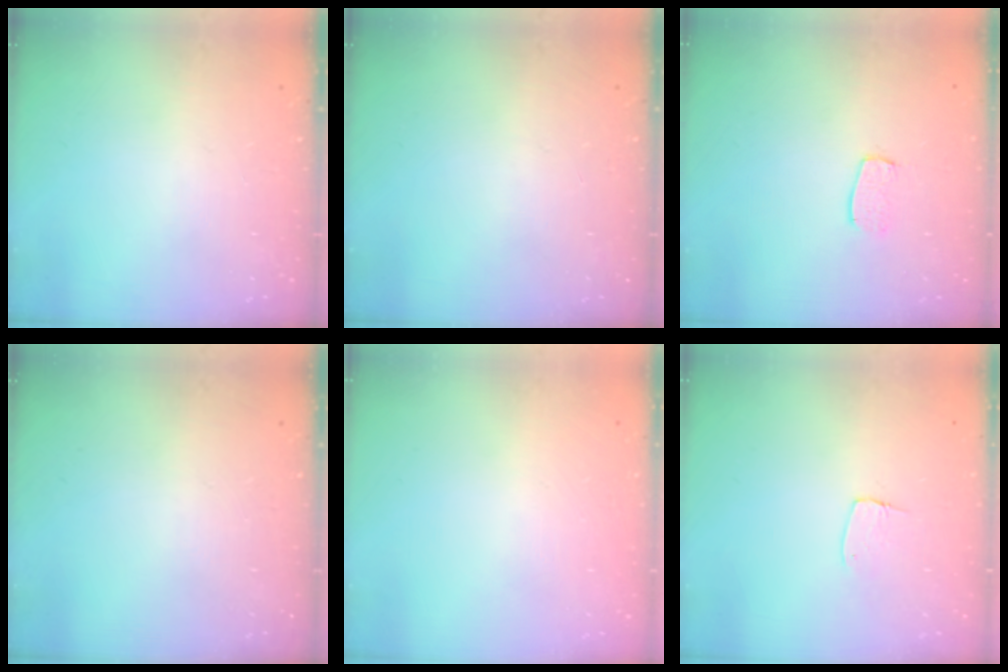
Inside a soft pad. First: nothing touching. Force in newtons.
{"total": 0.0}
{"total": 5.9, "press": 5.9, "slide": 0.3}
{"total": 0.0}
{"total": 0.0}
{"total": 4.6, "press": 4.6, "slide": 0.3}